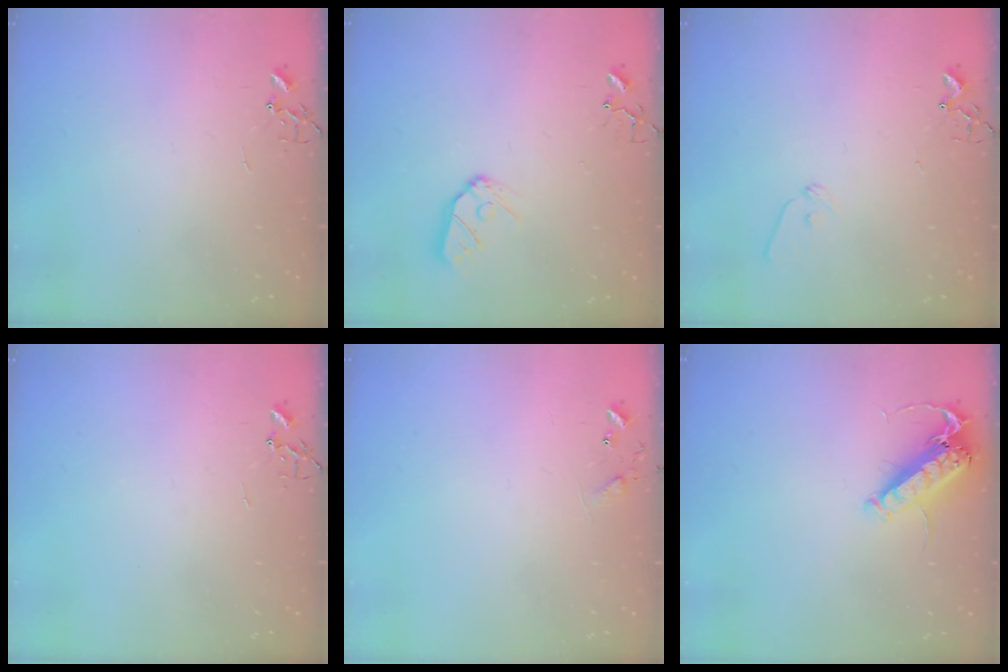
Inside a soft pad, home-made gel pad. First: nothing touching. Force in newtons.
{"total": 9.2, "press": 9.2, "slide": 0.8}
{"total": 7.0, "press": 6.9, "slide": 0.8}
{"total": 0.0}
{"total": 8.0, "press": 8.0, "slide": 0.4}
{"total": 14.2, "press": 14.0, "slide": 2.5}